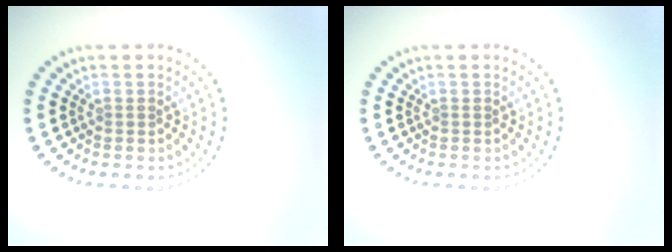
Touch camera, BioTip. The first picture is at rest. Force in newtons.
{"total": 0.0}